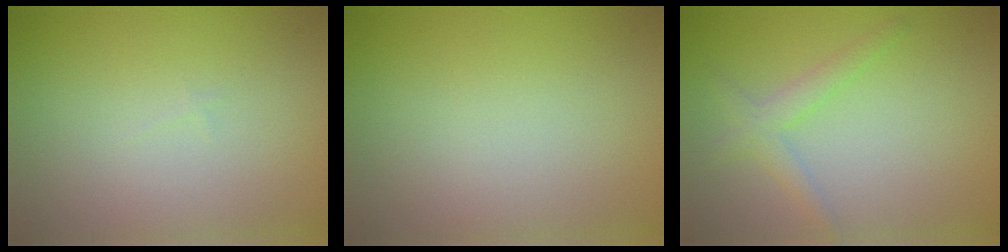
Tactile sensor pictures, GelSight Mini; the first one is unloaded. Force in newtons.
{"total": 0.0}
{"total": 2.2, "press": 2.2, "slide": 0.1}